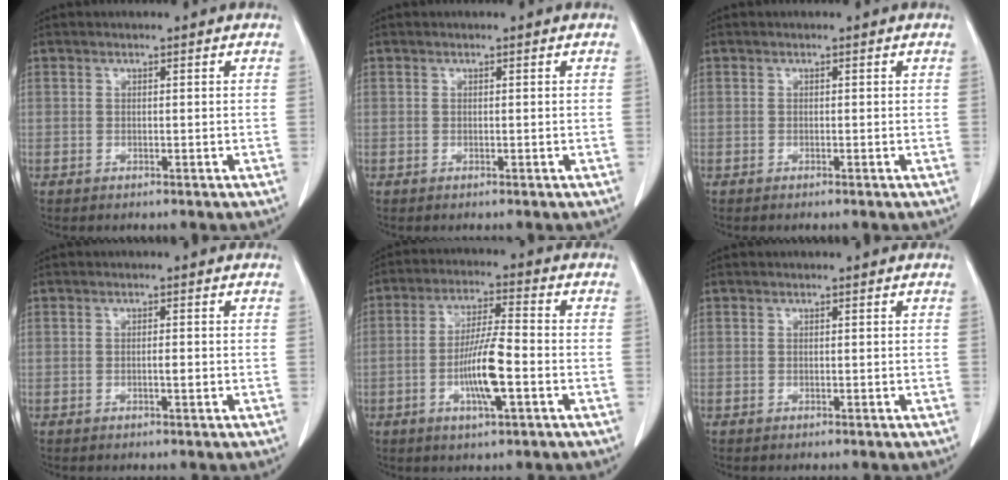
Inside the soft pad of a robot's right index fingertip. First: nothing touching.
{"total": 0.0}
{"total": 0.0}
{"total": 1.2, "force": [-0.3, 0.2, 1.1], "torque": [-0.021, 0.000, -0.005]}
{"total": 9.1, "force": [-2.6, 1.0, 8.7], "torque": [-0.165, -0.001, -0.050]}
{"total": 0.0}